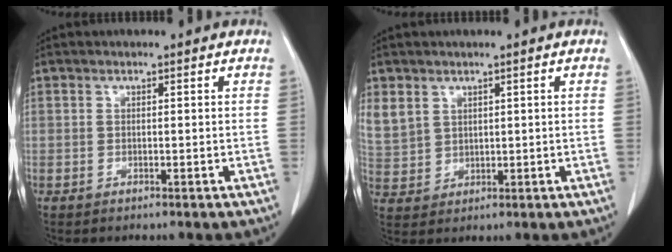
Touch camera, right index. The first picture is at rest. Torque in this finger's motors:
{"motor_torque": [0.11, 0.21, 0.08, 0.05]}